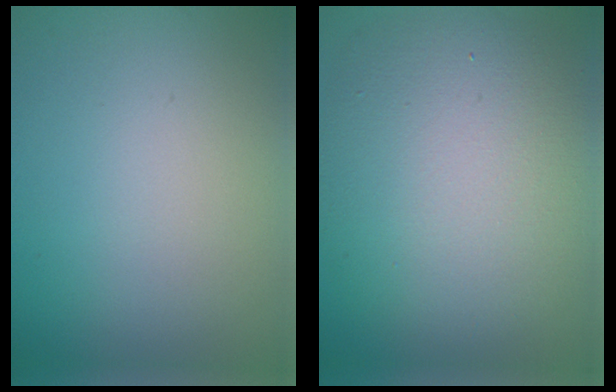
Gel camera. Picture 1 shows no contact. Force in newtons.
{"total": 11.1, "press": 11.1, "slide": 0.8}